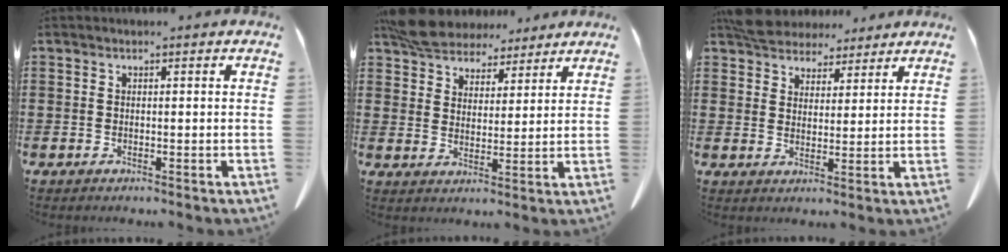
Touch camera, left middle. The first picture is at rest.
{"total": 7.0, "force": [6.4, 2.4, 1.5], "torque": [-0.056, -0.012, 0.121]}
{"total": 5.4, "force": [5.0, 2.0, 0.7], "torque": [-0.035, -0.006, 0.097]}